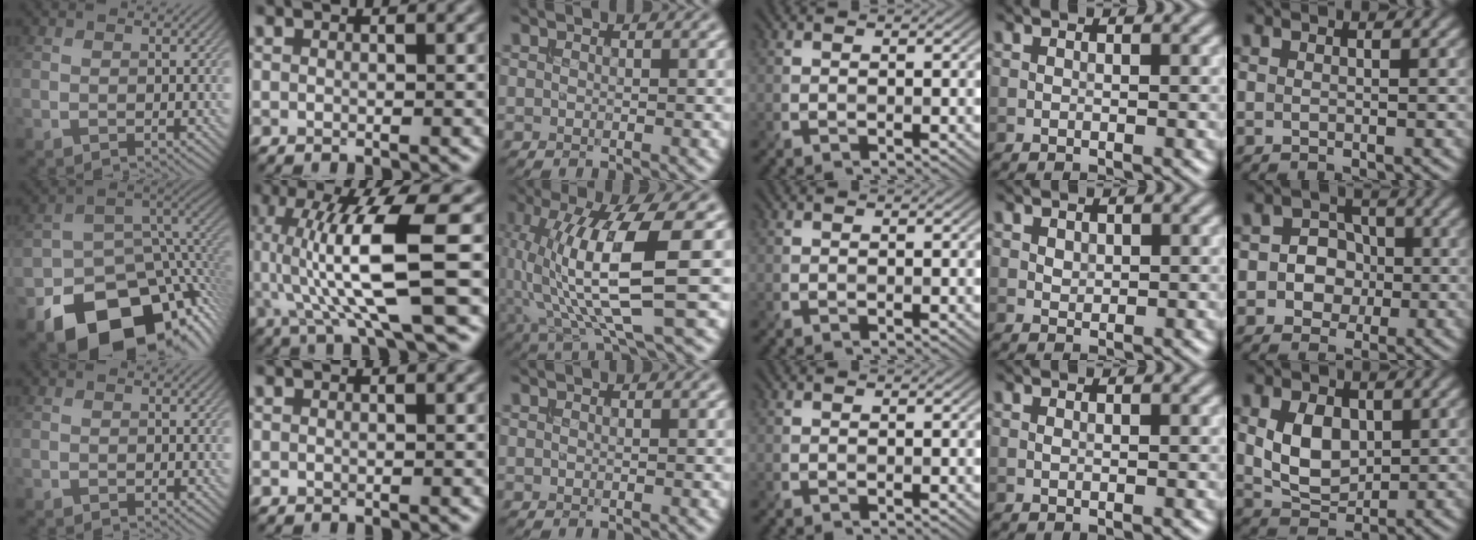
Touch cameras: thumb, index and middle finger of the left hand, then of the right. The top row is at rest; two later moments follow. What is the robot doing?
{"motion": "insert", "object": "drawer"}